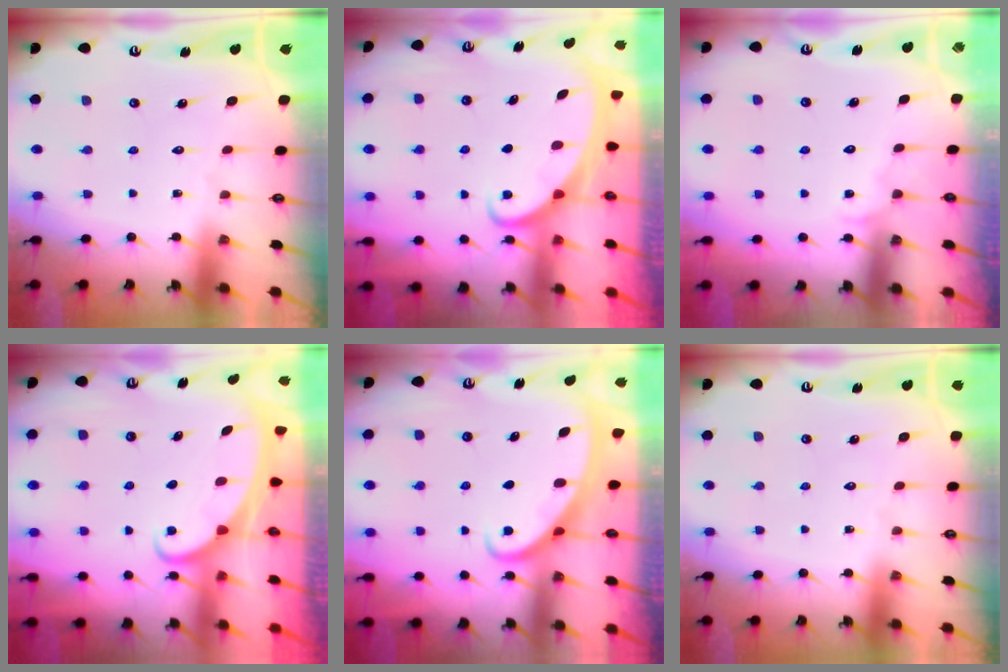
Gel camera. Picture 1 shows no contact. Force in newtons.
{"total": 2.0, "press": 2.0, "slide": 0.3}
{"total": 3.3, "press": 3.3, "slide": 0.3}
{"total": 2.3, "press": 2.3, "slide": 0.3}
{"total": 2.4, "press": 2.4, "slide": 0.4}
{"total": 0.0}